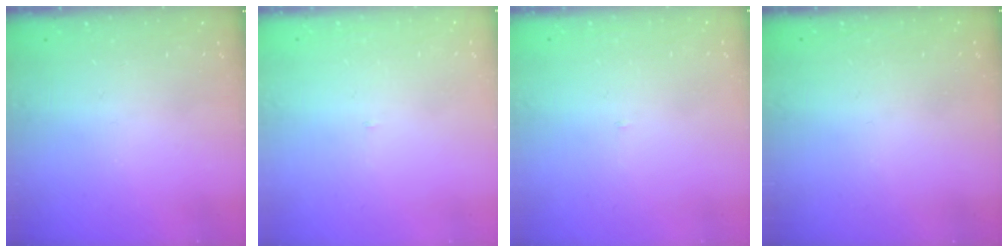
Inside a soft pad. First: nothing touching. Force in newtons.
{"total": 2.1, "press": 2.1, "slide": 0.1}
{"total": 2.1, "press": 2.1, "slide": 0.1}
{"total": 1.6, "press": 1.6, "slide": 0.1}